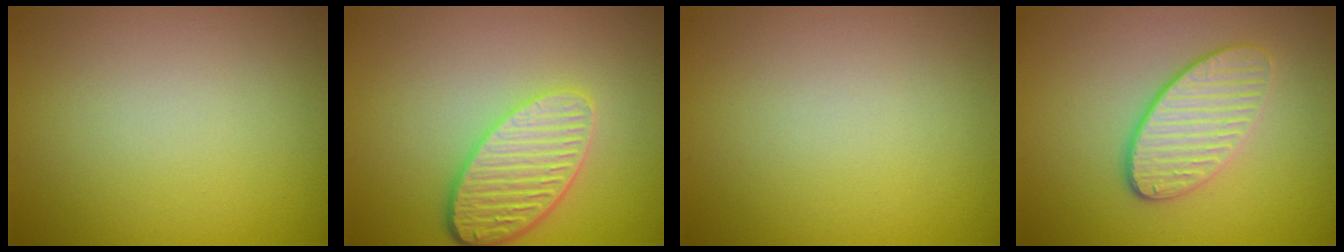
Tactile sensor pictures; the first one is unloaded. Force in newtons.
{"total": 5.0, "press": 3.9, "slide": 3.2}
{"total": 0.0}
{"total": 3.7, "press": 3.2, "slide": 1.9}